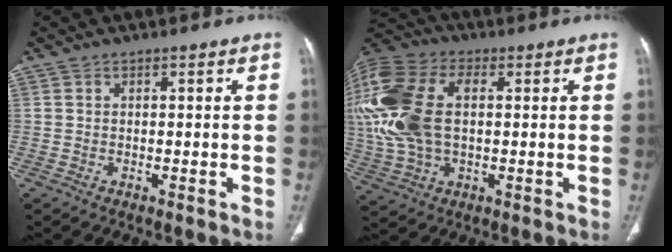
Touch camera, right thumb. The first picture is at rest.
{"total": 22.8, "force": [2.7, 13.9, 17.9], "torque": [-0.448, 0.015, 0.051]}